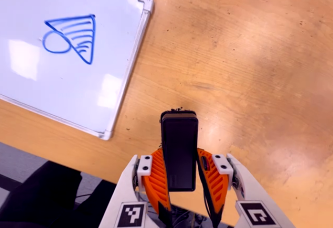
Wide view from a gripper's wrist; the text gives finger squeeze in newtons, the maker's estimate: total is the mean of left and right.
{"total": 4.9, "left": 3.5, "right": 6.2}